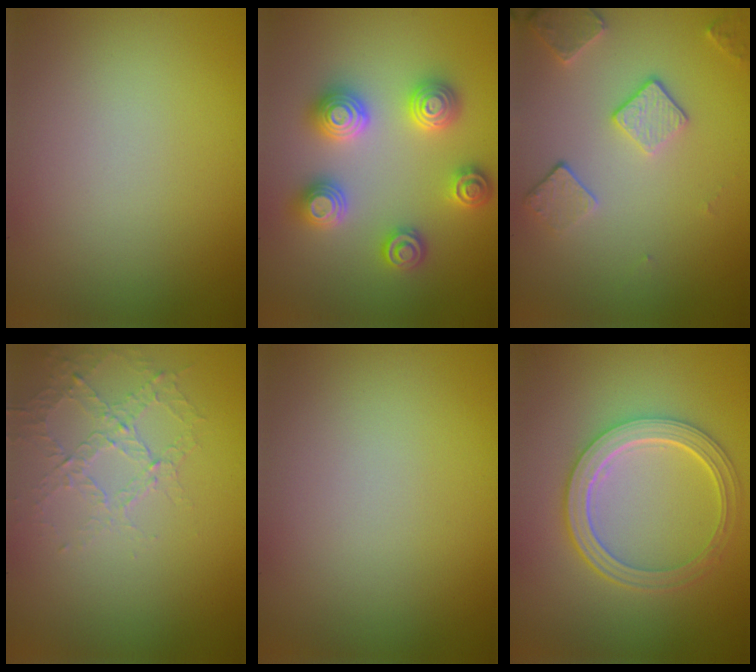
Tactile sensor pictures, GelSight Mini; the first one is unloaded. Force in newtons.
{"total": 4.4, "press": 4.4, "slide": 0.7}
{"total": 3.7, "press": 2.9, "slide": 2.2}
{"total": 1.6, "press": 1.1, "slide": 1.2}
{"total": 0.0}
{"total": 5.1, "press": 3.8, "slide": 3.4}